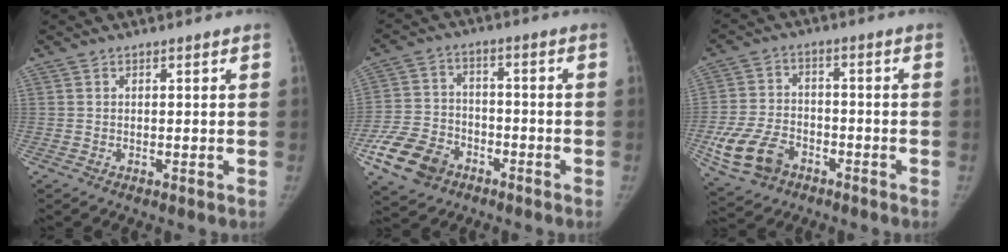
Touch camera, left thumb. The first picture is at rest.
{"total": 11.9, "force": [-6.5, 8.4, 5.4], "torque": [-0.092, 0.027, -0.118]}
{"total": 11.4, "force": [-5.2, 7.9, 6.4], "torque": [-0.121, 0.021, -0.090]}